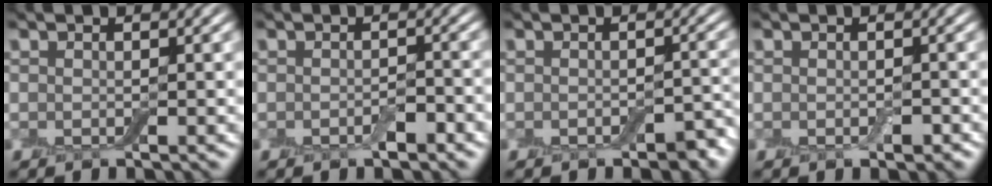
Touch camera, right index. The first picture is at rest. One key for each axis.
{"total": 1.4, "fx": -0.7, "fy": 0.6, "fz": 1.1, "tx": -0.018, "ty": -0.001, "tz": -0.012}
{"total": 1.7, "fx": -1.0, "fy": 0.8, "fz": 1.1, "tx": -0.016, "ty": 0.002, "tz": -0.012}
{"total": 0.9, "fx": -0.3, "fy": 0.4, "fz": 0.7, "tx": -0.010, "ty": -0.001, "tz": -0.003}